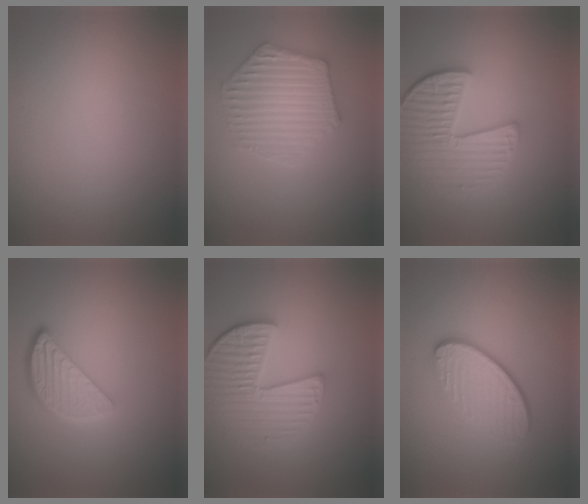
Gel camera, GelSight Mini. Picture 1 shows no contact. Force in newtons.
{"total": 4.3, "press": 4.0, "slide": 1.6}
{"total": 4.6, "press": 3.9, "slide": 2.5}
{"total": 3.6, "press": 3.0, "slide": 2.0}
{"total": 4.2, "press": 3.7, "slide": 2.0}
{"total": 4.0, "press": 3.0, "slide": 2.7}